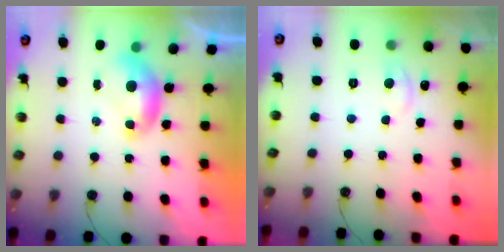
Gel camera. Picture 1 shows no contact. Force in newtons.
{"total": 1.4, "press": 1.3, "slide": 0.7}